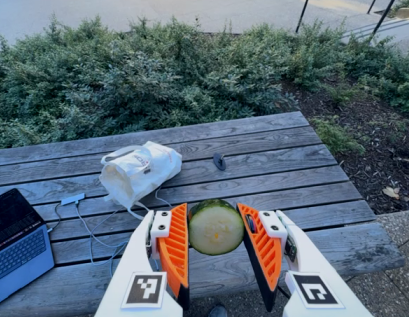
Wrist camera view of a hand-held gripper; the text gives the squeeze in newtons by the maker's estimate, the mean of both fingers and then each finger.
{"total": 9.9, "left": 9.5, "right": 10.3}